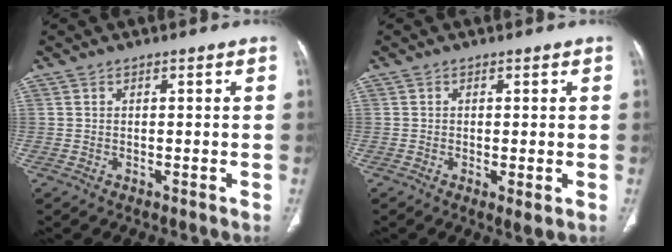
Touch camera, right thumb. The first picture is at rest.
{"total": 2.1, "force": [-0.4, 0.5, 2.0], "torque": [-0.041, -0.011, -0.006]}